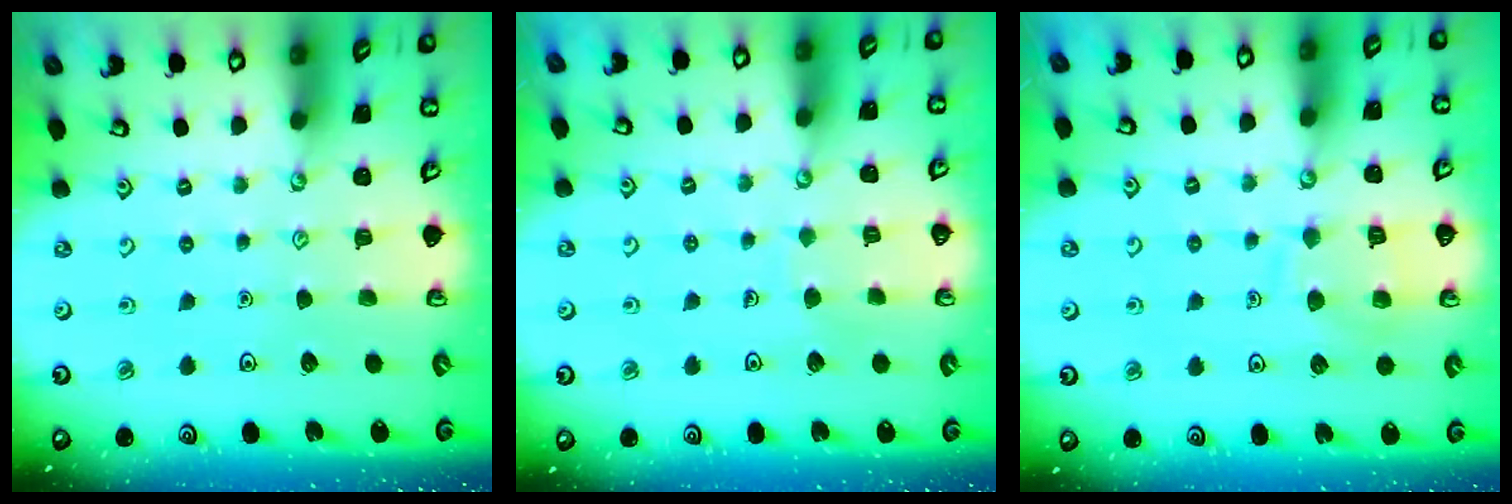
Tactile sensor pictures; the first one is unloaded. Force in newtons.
{"total": 3.5, "press": 3.5, "slide": 0.2}
{"total": 9.7, "press": 9.7, "slide": 0.9}